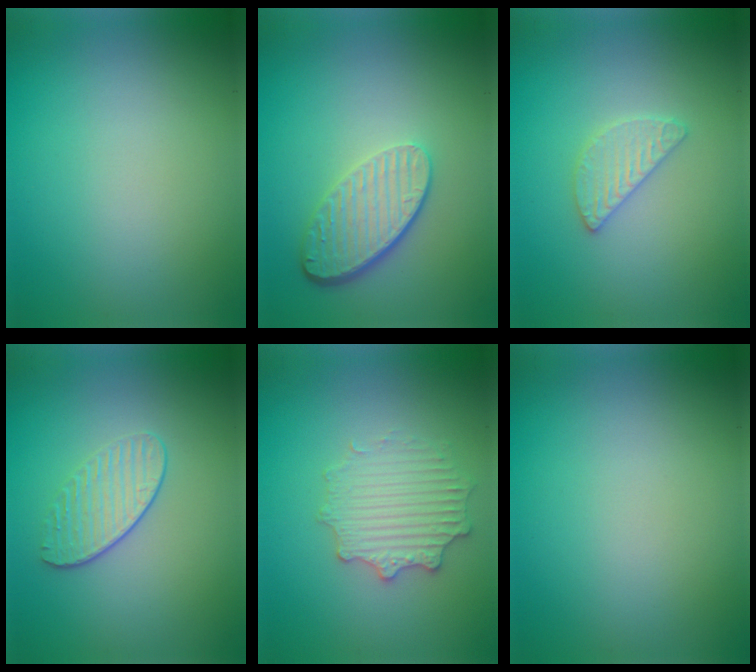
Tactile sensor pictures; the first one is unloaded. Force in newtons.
{"total": 4.6, "press": 3.4, "slide": 3.1}
{"total": 2.0, "press": 2.0, "slide": 0.2}
{"total": 1.9, "press": 1.5, "slide": 1.2}
{"total": 2.9, "press": 2.9, "slide": 0.6}
{"total": 0.0}